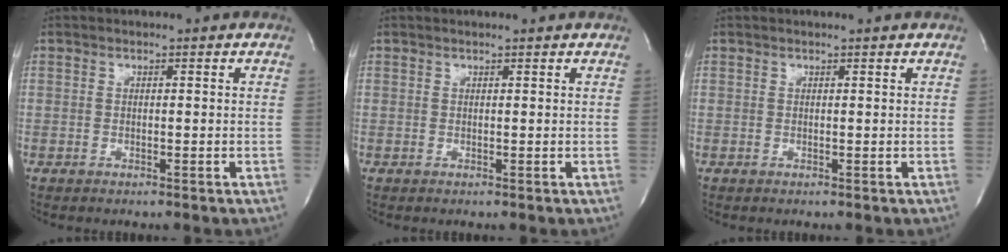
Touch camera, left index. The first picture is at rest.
{"total": 1.4, "force": [1.3, -0.1, 0.5], "torque": [-0.011, 0.010, 0.019]}
{"total": 1.1, "force": [1.0, -0.2, 0.3], "torque": [-0.012, 0.002, 0.015]}